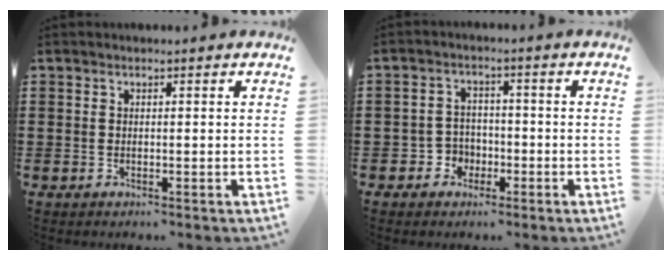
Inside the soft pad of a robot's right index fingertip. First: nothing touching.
{"total": 3.3, "force": [-1.7, 2.7, 0.9], "torque": [-0.028, 0.002, -0.036]}